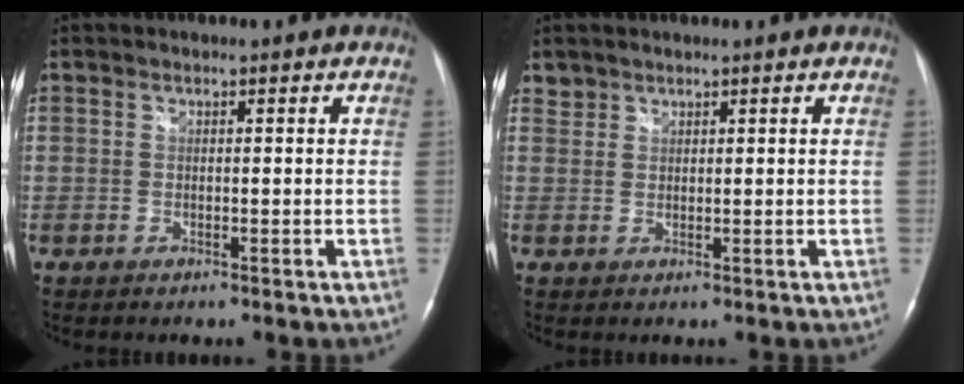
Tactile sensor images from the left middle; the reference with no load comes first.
{"total": 1.5, "force": [1.2, 0.8, -0.3], "torque": [0.012, 0.006, 0.019]}